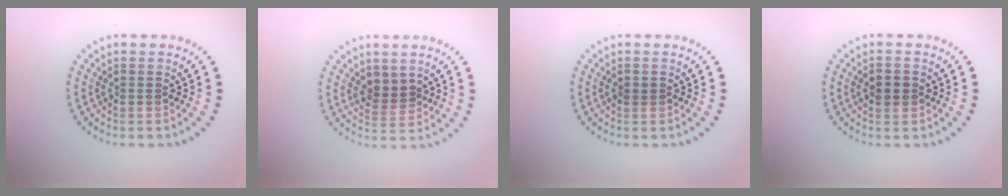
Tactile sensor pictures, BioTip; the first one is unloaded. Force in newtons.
{"total": 2.0, "press": 1.8, "slide": 0.9}
{"total": 0.7, "press": 0.7, "slide": 0.2}
{"total": 2.3, "press": 2.3, "slide": 0.1}